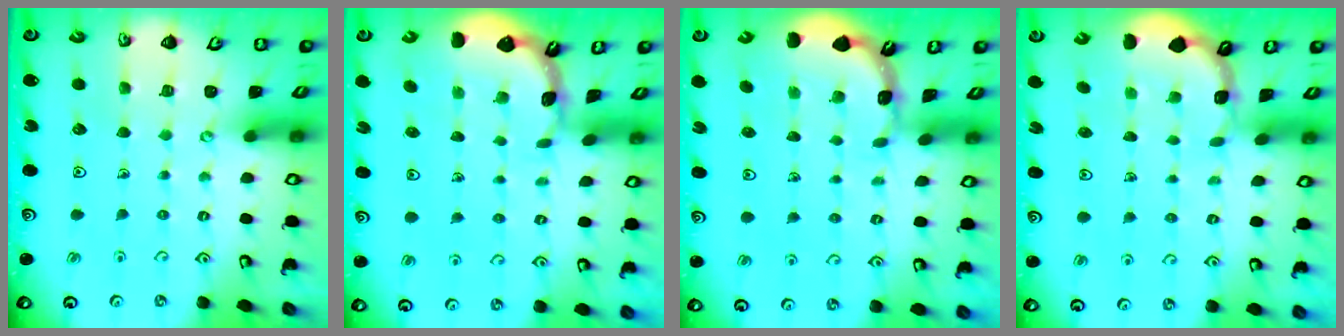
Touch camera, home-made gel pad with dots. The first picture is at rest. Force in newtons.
{"total": 1.5, "press": 1.5, "slide": 0.1}
{"total": 1.6, "press": 1.6, "slide": 0.2}
{"total": 1.6, "press": 1.5, "slide": 0.2}